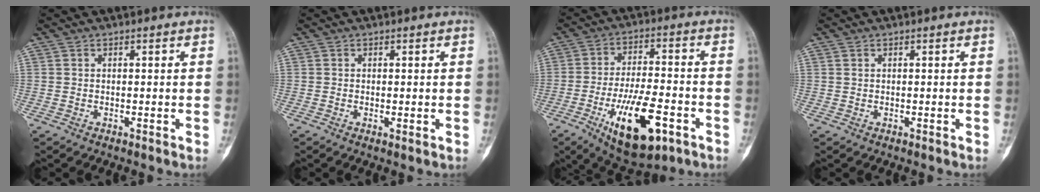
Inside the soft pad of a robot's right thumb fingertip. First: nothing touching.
{"total": 0.8, "force": [-0.1, 0.3, 0.8], "torque": [-0.011, -0.003, -0.003]}
{"total": 16.4, "force": [-6.8, 6.6, 13.3], "torque": [-0.212, 0.023, -0.100]}
{"total": 0.5, "force": [0.3, 0.3, 0.3], "torque": [-0.007, 0.003, 0.006]}